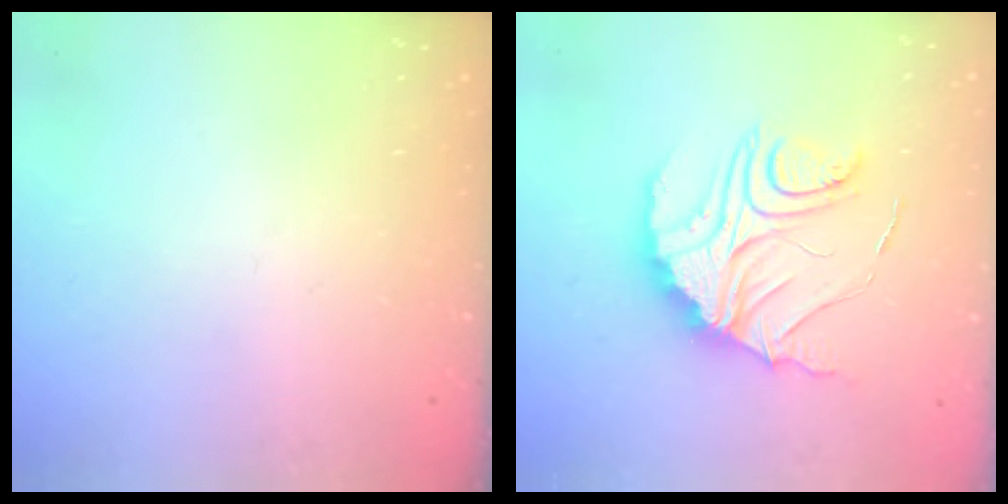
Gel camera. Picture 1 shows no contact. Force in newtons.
{"total": 15.0, "press": 14.9, "slide": 1.1}